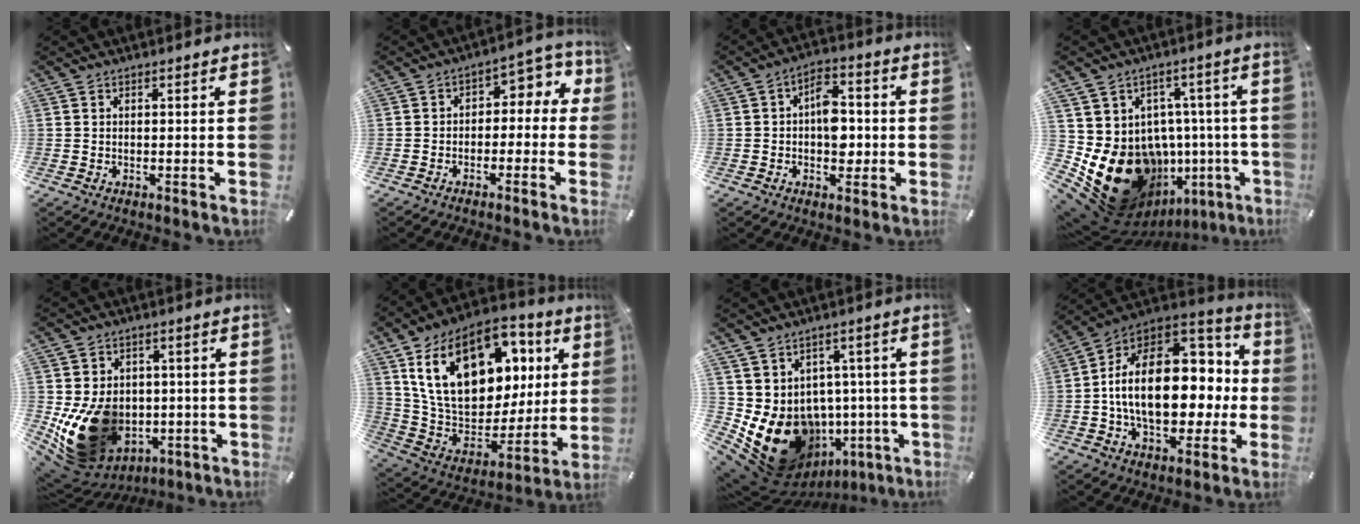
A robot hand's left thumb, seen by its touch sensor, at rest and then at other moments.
{"total": 5.6, "force": [-0.7, 4.5, 3.3], "torque": [-0.039, 0.008, -0.022]}
{"total": 7.9, "force": [-0.5, 5.5, 5.7], "torque": [-0.063, 0.003, -0.013]}
{"total": 22.2, "force": [-6.8, 15.1, 14.9], "torque": [-0.256, 0.006, -0.078]}
{"total": 15.9, "force": [-1.7, 13.0, 9.0], "torque": [-0.176, -0.008, -0.016]}
{"total": 24.1, "force": [10.0, 16.0, 15.0], "torque": [-0.270, -0.046, 0.180]}
{"total": 17.7, "force": [-5.1, 13.1, 10.7], "torque": [-0.191, 0.005, -0.066]}
{"total": 24.5, "force": [0.3, 15.7, 18.8], "torque": [-0.320, -0.002, 0.015]}